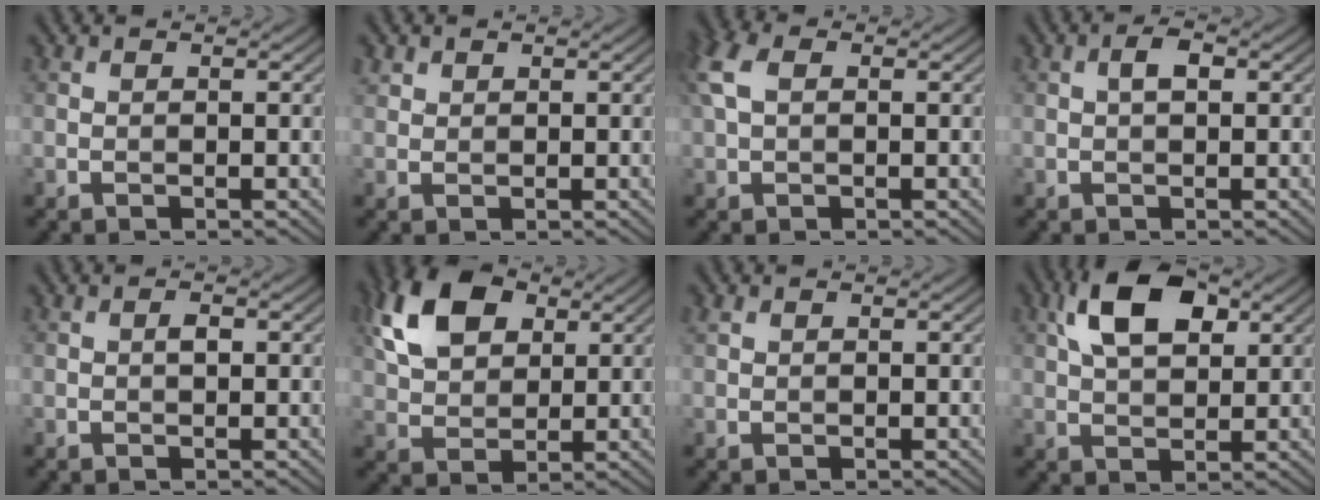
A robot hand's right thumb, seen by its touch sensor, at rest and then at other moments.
{"total": 1.2, "force": [0.9, 0.8, 0.2], "torque": [-0.005, 0.003, 0.021]}
{"total": 4.6, "force": [1.3, 2.7, 3.5], "torque": [-0.100, 0.018, 0.020]}
{"total": 1.9, "force": [0.4, 0.8, 1.6], "torque": [-0.029, 0.006, 0.003]}
{"total": 0.9, "force": [0.1, 0.4, 0.8], "torque": [-0.013, 0.001, 0.001]}
{"total": 10.6, "force": [4.4, 6.7, 6.8], "torque": [-0.167, 0.020, 0.080]}
{"total": 0.8, "force": [0.5, 0.5, 0.4], "torque": [-0.010, 0.002, 0.010]}
{"total": 8.5, "force": [3.5, 4.4, 6.3], "torque": [-0.129, 0.014, 0.059]}